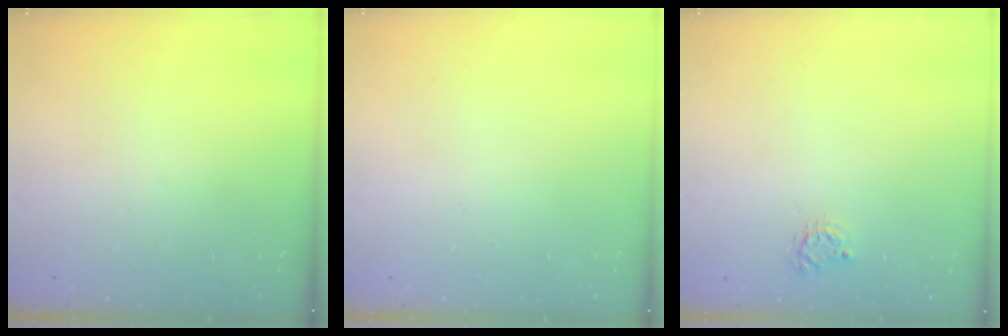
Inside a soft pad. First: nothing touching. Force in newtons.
{"total": 0.0}
{"total": 2.9, "press": 2.9, "slide": 0.4}